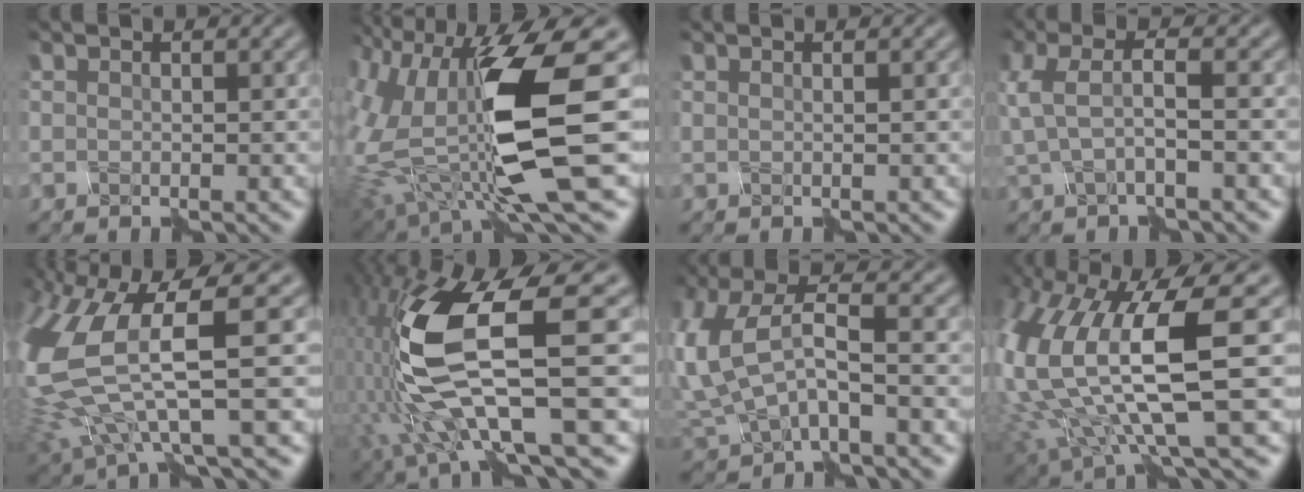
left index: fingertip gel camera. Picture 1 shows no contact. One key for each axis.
{"total": 14.1, "fx": -1.7, "fy": 5.6, "fz": 12.8, "tx": -0.266, "ty": -0.032, "tz": -0.027}
{"total": 1.5, "fx": 0.6, "fy": 0.7, "fz": 1.1, "tx": 0.001, "ty": 0.010, "tz": -0.018}
{"total": 3.0, "fx": -0.8, "fy": 1.0, "fz": 2.7, "tx": -0.069, "ty": 0.006, "tz": -0.019}
{"total": 12.0, "fx": 0.3, "fy": 4.4, "fz": 11.1, "tx": -0.272, "ty": -0.024, "tz": 0.018}
{"total": 11.9, "fx": -0.3, "fy": 3.7, "fz": 11.3, "tx": -0.254, "ty": -0.025, "tz": 0.000}
{"total": 7.4, "fx": -0.7, "fy": 3.8, "fz": 6.3, "tx": -0.152, "ty": 0.007, "tz": -0.021}
{"total": 12.8, "fx": 0.7, "fy": 4.1, "fz": 12.1, "tx": -0.264, "ty": -0.015, "tz": 0.029}